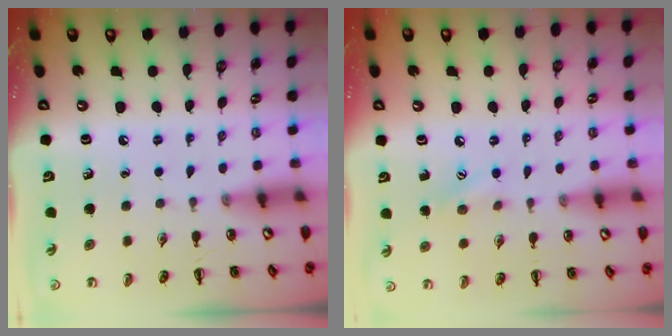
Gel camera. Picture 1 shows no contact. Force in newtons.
{"total": 7.1, "press": 6.9, "slide": 1.7}